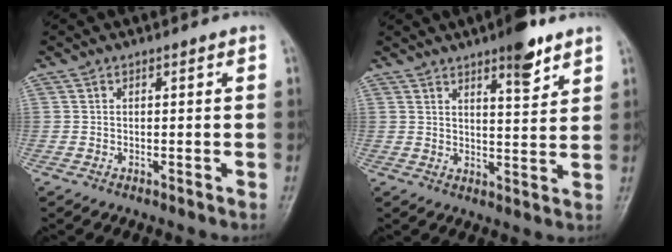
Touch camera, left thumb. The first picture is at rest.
{"total": 7.4, "force": [5.0, 2.0, 5.1], "torque": [-0.061, -0.031, 0.072]}